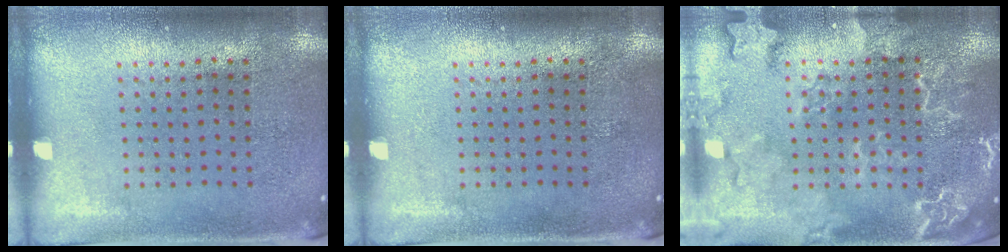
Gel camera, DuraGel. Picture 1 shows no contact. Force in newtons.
{"total": 0.0}
{"total": 2.4, "press": 2.4, "slide": 0.3}